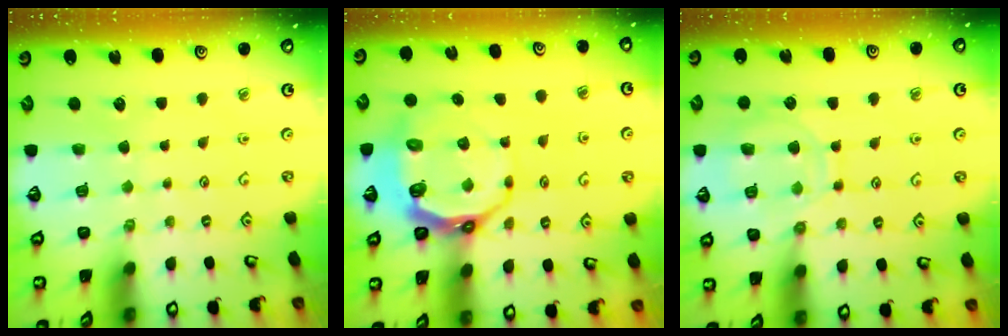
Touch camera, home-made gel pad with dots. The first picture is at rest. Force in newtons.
{"total": 10.0, "press": 9.1, "slide": 4.2}
{"total": 11.9, "press": 11.9, "slide": 1.2}